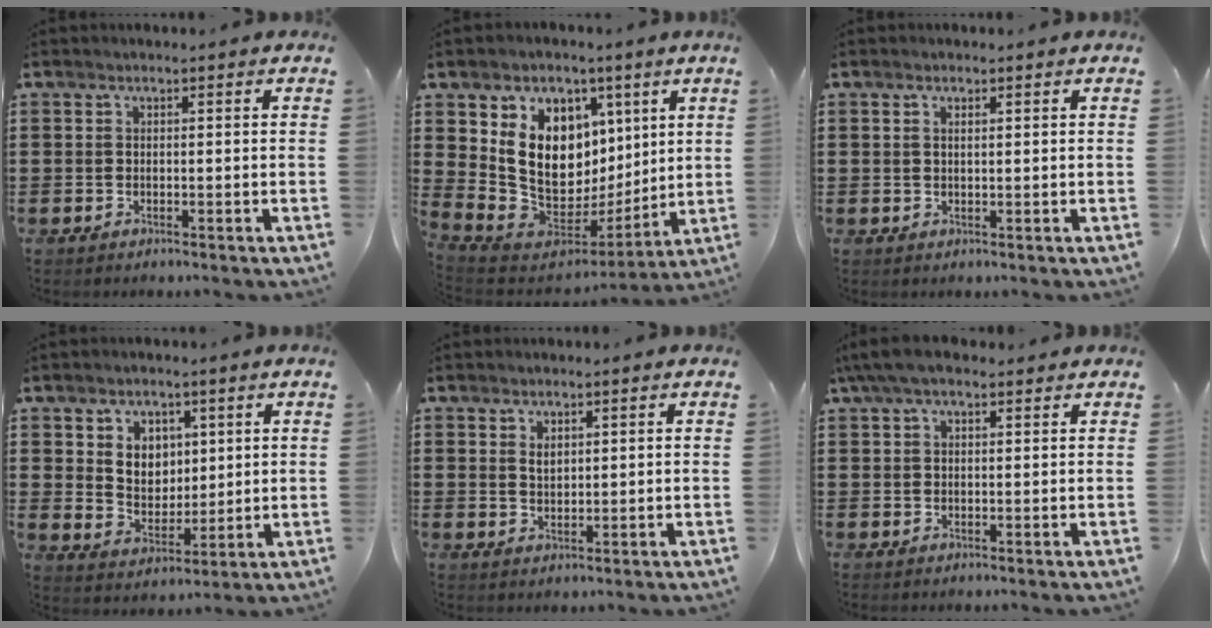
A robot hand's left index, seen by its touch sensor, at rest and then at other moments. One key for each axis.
{"total": 13.1, "fx": 4.0, "fy": 10.3, "fz": 7.1, "tx": -0.173, "ty": -0.031, "tz": 0.085}
{"total": 1.1, "fx": 0.4, "fy": 0.4, "fz": 0.9, "tx": -0.019, "ty": 0.004, "tz": 0.007}
{"total": 5.2, "fx": 2.4, "fy": 4.4, "fz": 1.6, "tx": -0.046, "ty": 0.004, "tz": 0.040}
{"total": 1.7, "fx": 1.0, "fy": 1.0, "fz": 0.9, "tx": -0.013, "ty": 0.001, "tz": 0.016}
{"total": 4.7, "fx": 3.0, "fy": 1.7, "fz": 3.2, "tx": -0.069, "ty": 0.007, "tz": 0.055}